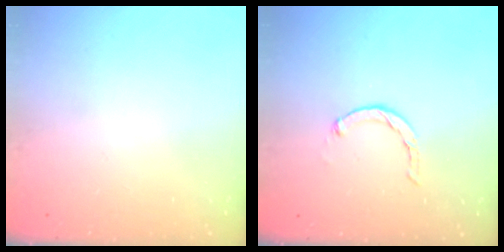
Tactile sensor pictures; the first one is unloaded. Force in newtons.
{"total": 1.1, "press": 1.1, "slide": 0.2}